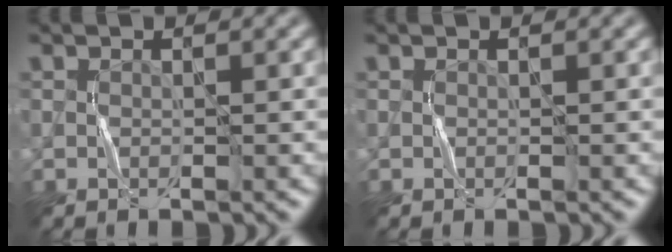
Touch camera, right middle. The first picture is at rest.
{"total": 0.0}